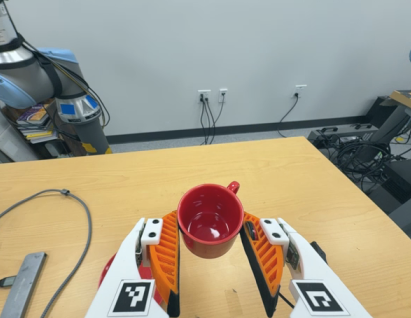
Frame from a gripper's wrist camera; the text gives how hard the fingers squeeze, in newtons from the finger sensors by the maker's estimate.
{"total": 5.4, "left": 5.5, "right": 5.4}